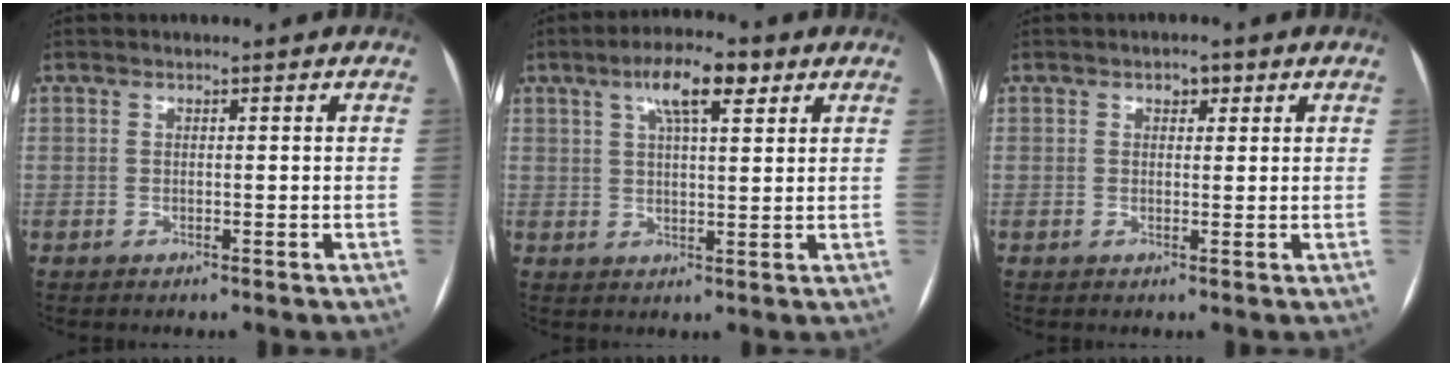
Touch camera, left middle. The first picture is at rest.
{"total": 7.7, "force": [4.0, 2.0, 6.2], "torque": [-0.115, 0.018, 0.066]}
{"total": 1.7, "force": [0.9, 1.1, 1.0], "torque": [-0.014, 0.006, 0.013]}